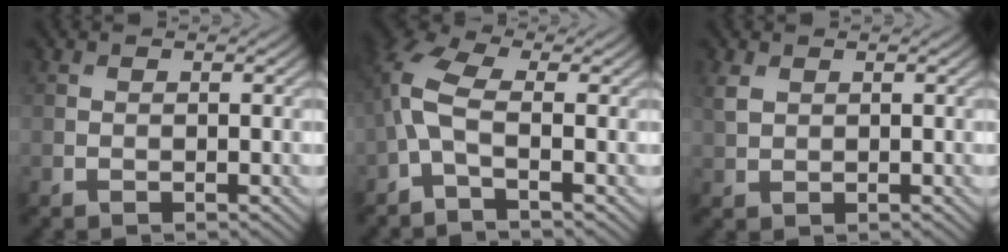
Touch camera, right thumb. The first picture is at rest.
{"total": 5.6, "force": [-1.0, 2.3, 5.1], "torque": [-0.128, 0.014, -0.037]}
{"total": 2.0, "force": [1.0, 1.4, 1.2], "torque": [-0.036, 0.001, 0.022]}